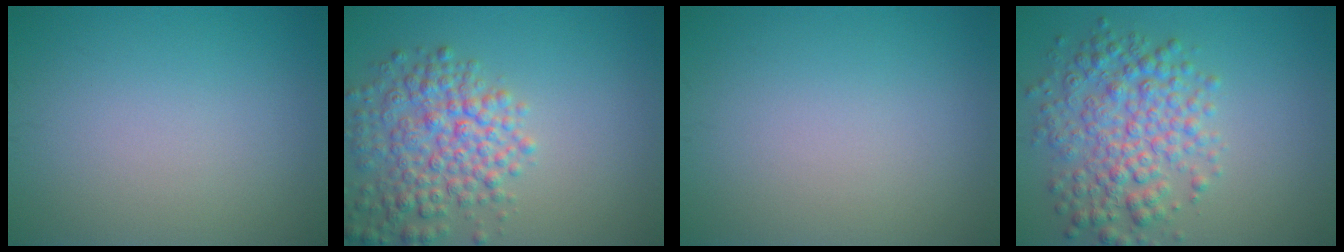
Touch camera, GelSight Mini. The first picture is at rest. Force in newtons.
{"total": 5.6, "press": 5.6, "slide": 0.3}
{"total": 0.0}
{"total": 5.8, "press": 5.8, "slide": 0.1}